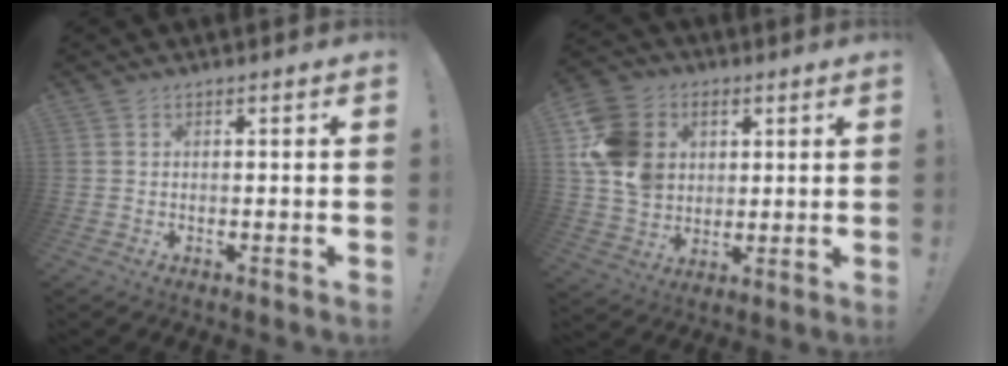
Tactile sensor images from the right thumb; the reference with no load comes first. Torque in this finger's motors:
{"motor_torque": [0.38, 1.90, 1.21, -0.11, 0.07]}